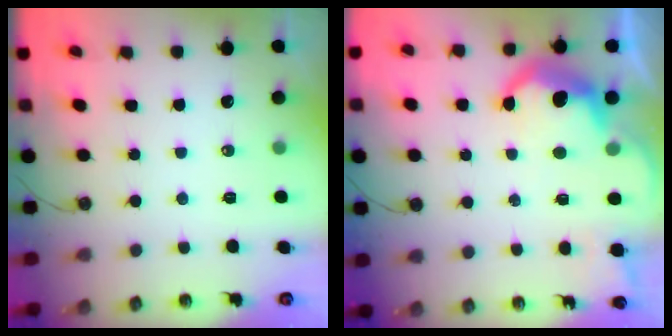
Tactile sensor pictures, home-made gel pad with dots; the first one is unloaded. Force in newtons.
{"total": 11.7, "press": 11.6, "slide": 0.9}